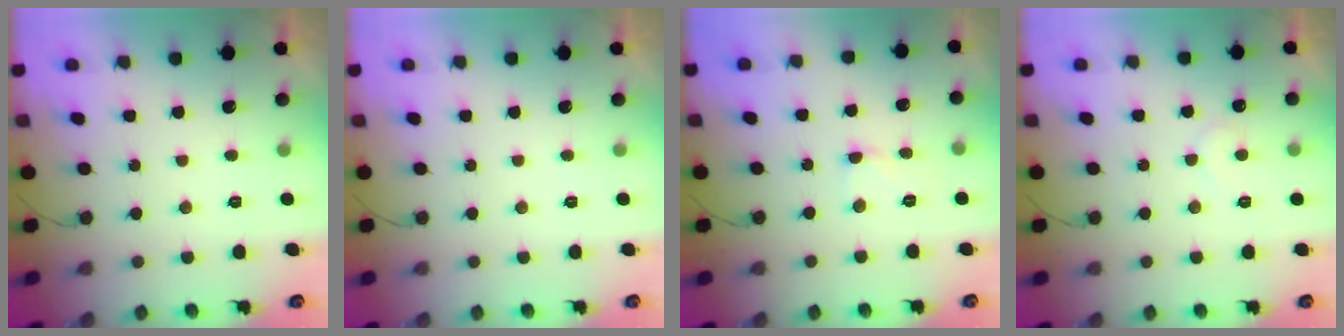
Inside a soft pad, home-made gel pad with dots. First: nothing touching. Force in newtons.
{"total": 0.0}
{"total": 3.7, "press": 3.7, "slide": 0.3}
{"total": 5.0, "press": 5.0, "slide": 0.4}